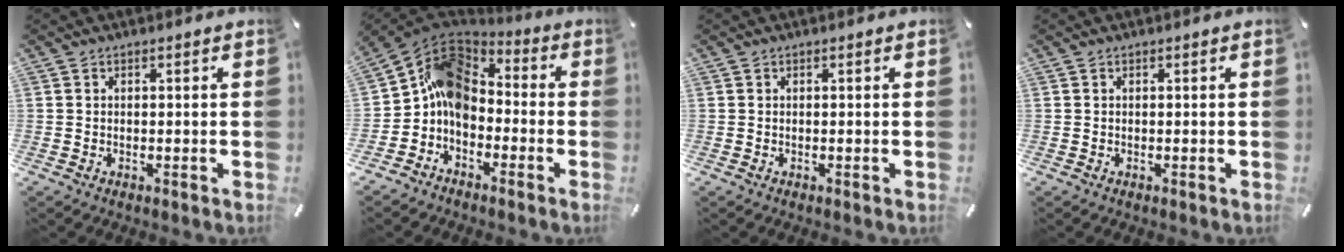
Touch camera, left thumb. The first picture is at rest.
{"total": 10.7, "force": [-2.4, 8.9, 5.4], "torque": [-0.116, 0.029, -0.043]}
{"total": 0.0}
{"total": 0.0}